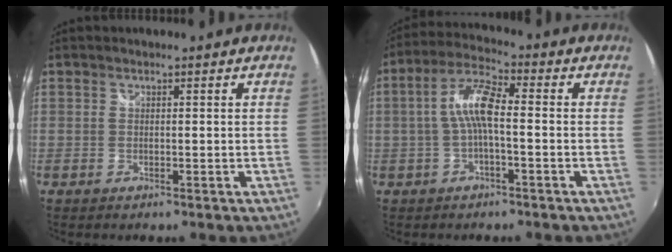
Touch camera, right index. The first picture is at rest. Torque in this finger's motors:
{"motor_torque": [0.65, -0.13, 0.59, 0.16]}